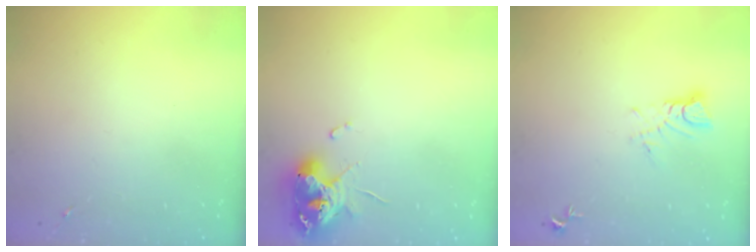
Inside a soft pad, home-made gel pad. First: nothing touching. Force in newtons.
{"total": 11.1, "press": 11.0, "slide": 1.2}
{"total": 4.4, "press": 4.4, "slide": 0.3}